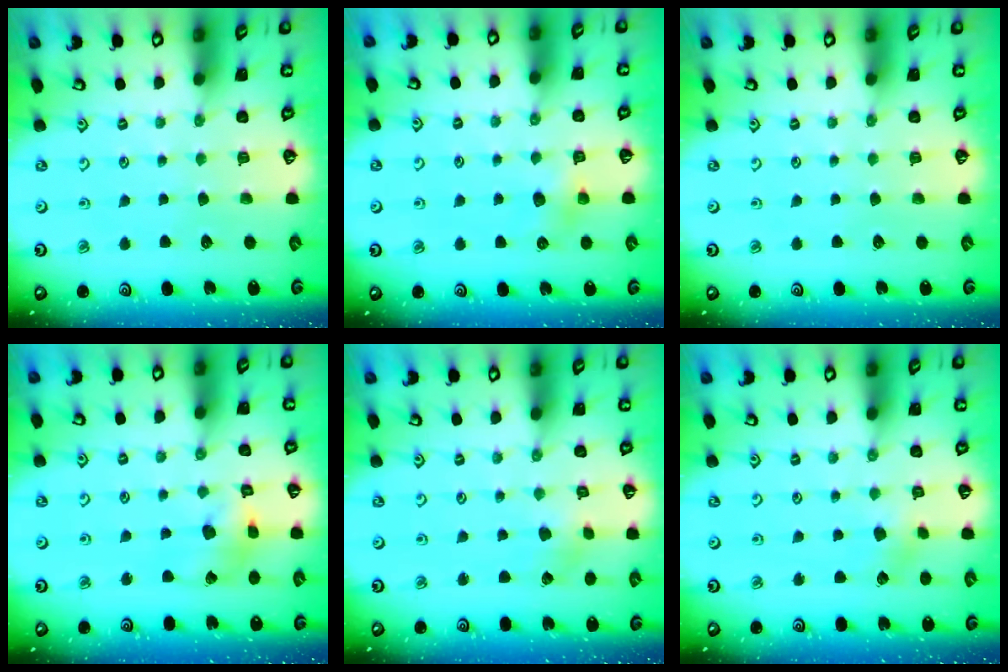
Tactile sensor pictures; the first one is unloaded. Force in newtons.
{"total": 4.3, "press": 4.3, "slide": 0.3}
{"total": 0.0}
{"total": 9.9, "press": 9.8, "slide": 1.1}
{"total": 2.1, "press": 2.1, "slide": 0.2}
{"total": 2.7, "press": 2.7, "slide": 0.4}